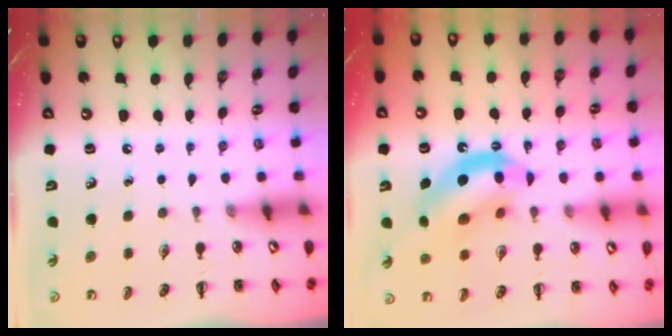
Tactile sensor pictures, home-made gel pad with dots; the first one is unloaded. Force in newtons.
{"total": 13.3, "press": 12.9, "slide": 3.4}